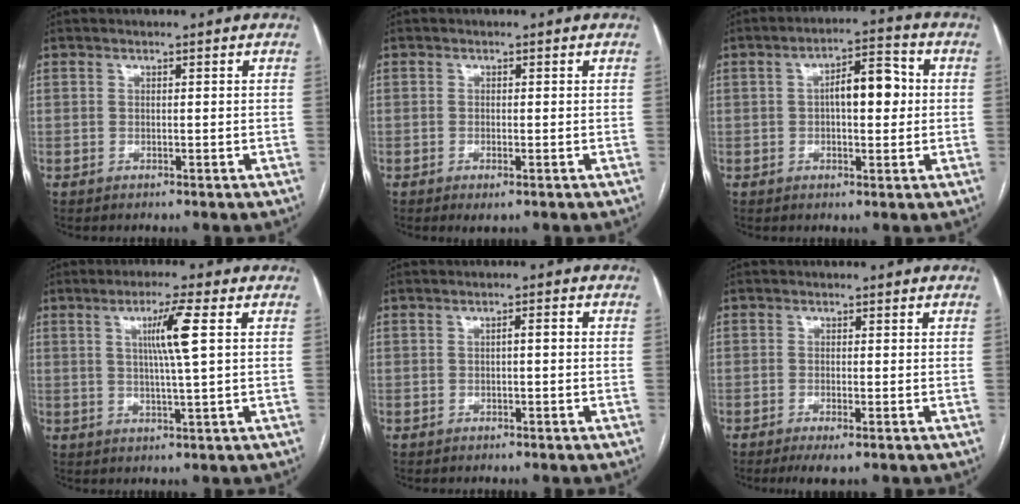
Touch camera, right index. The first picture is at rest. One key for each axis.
{"total": 1.4, "fx": -0.7, "fy": 0.3, "fz": 1.1, "tx": -0.017, "ty": -0.003, "tz": -0.009}
{"total": 7.5, "fx": 0.6, "fy": 2.8, "fz": 7.0, "tx": -0.109, "ty": 0.023, "tz": 0.008}
{"total": 6.5, "fx": 1.8, "fy": -0.8, "fz": 6.2, "tx": -0.112, "ty": -0.001, "tz": 0.032}
{"total": 1.3, "fx": -0.2, "fy": 0.3, "fz": 1.3, "tx": -0.020, "ty": 0.005, "tz": -0.003}
{"total": 3.0, "fx": -1.6, "fy": 0.5, "fz": 2.4, "tx": -0.040, "ty": -0.007, "tz": -0.025}